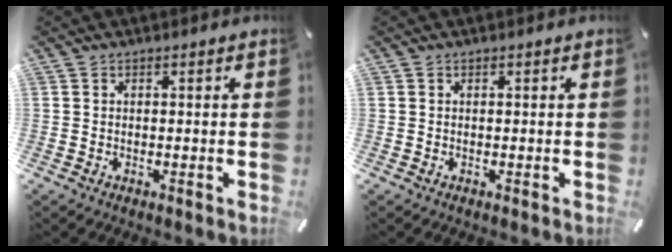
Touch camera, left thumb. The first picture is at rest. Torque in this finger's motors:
{"motor_torque": [-0.13, -0.13, 0.00, 0.00, 0.00]}